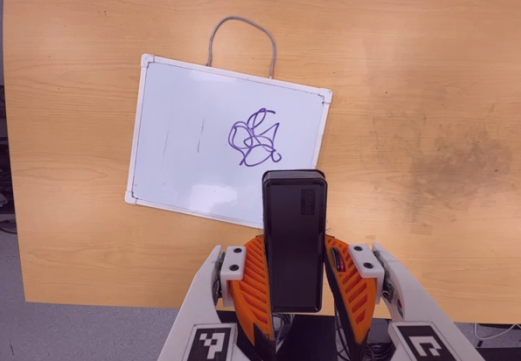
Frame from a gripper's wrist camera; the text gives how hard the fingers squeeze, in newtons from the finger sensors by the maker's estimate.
{"total": 4.1, "left": 2.8, "right": 5.4}